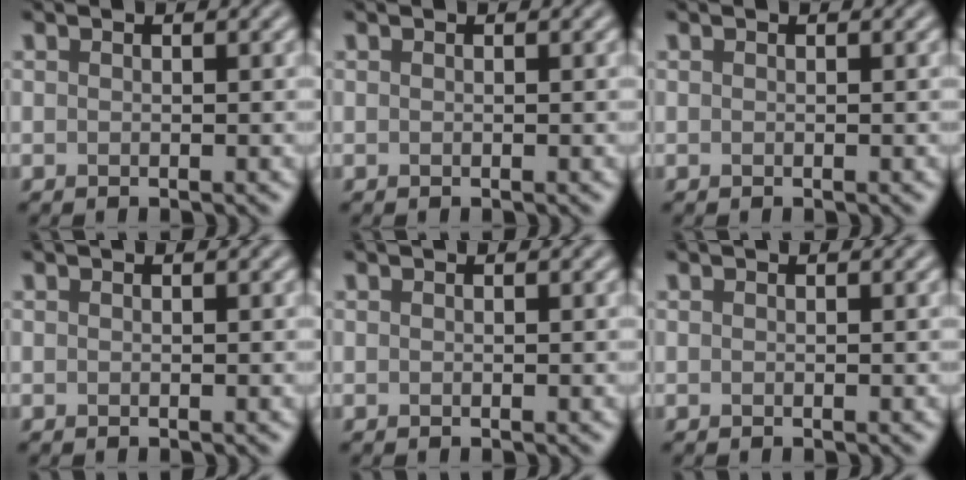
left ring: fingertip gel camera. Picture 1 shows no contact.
{"total": 0.0}
{"total": 0.0}
{"total": 0.0}
{"total": 0.0}
{"total": 0.0}